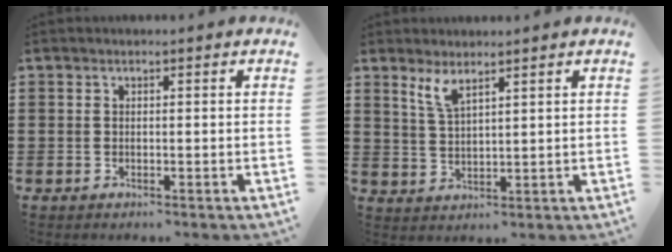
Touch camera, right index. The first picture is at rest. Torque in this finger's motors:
{"motor_torque": [0.39, 0.13, 0.11, 0.07]}